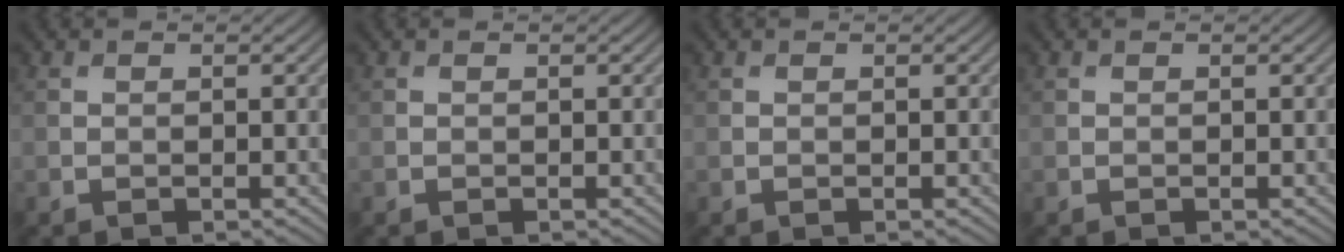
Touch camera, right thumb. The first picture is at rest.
{"total": 0.0}
{"total": 0.0}
{"total": 0.0}